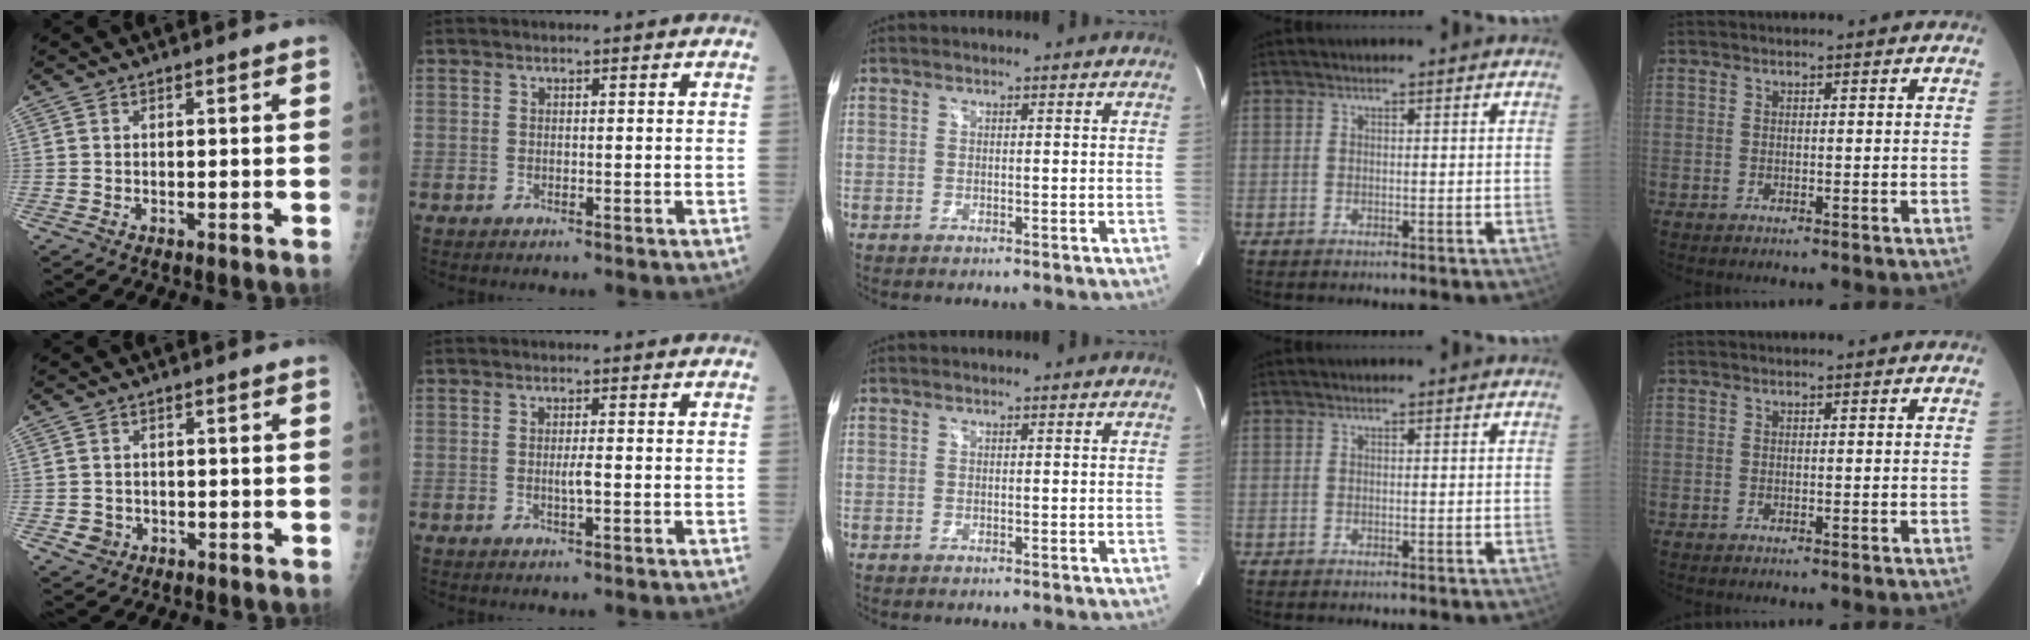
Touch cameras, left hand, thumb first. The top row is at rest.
{"thumb": {"total": 2.4, "force": [-0.7, 2.2, 0.6], "torque": [0.001, 0.005, -0.005]}, "index": {"total": 1.5, "force": [-0.6, 0.0, 1.4], "torque": [-0.029, -0.006, -0.010]}}